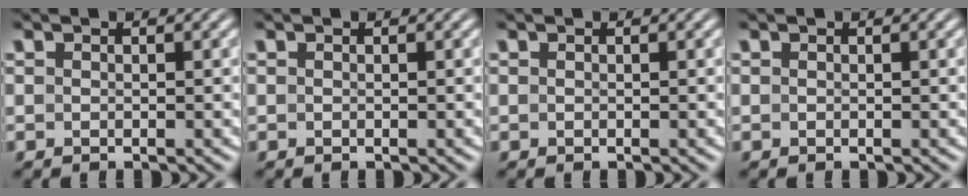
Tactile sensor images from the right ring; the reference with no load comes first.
{"total": 0.0}
{"total": 0.0}
{"total": 0.0}